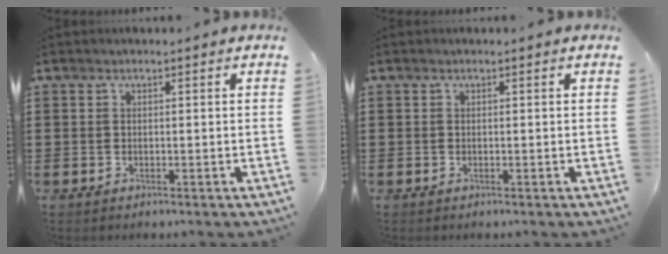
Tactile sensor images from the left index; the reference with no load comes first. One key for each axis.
{"total": 0.0}